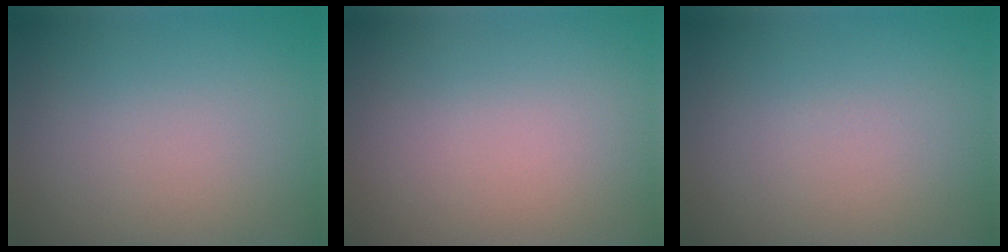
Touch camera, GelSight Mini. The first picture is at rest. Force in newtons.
{"total": 0.0}
{"total": 0.0}